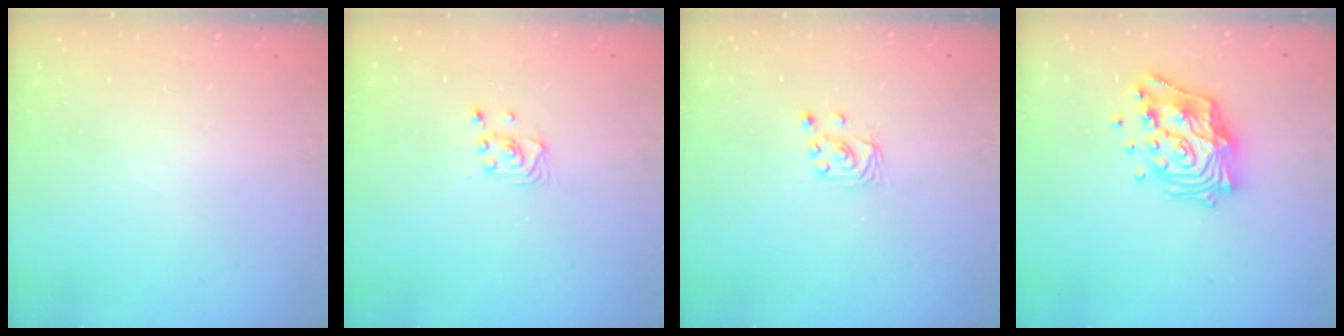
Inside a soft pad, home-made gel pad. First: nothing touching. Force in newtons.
{"total": 2.6, "press": 2.6, "slide": 0.2}
{"total": 2.4, "press": 2.4, "slide": 0.2}
{"total": 16.3, "press": 16.3, "slide": 1.3}